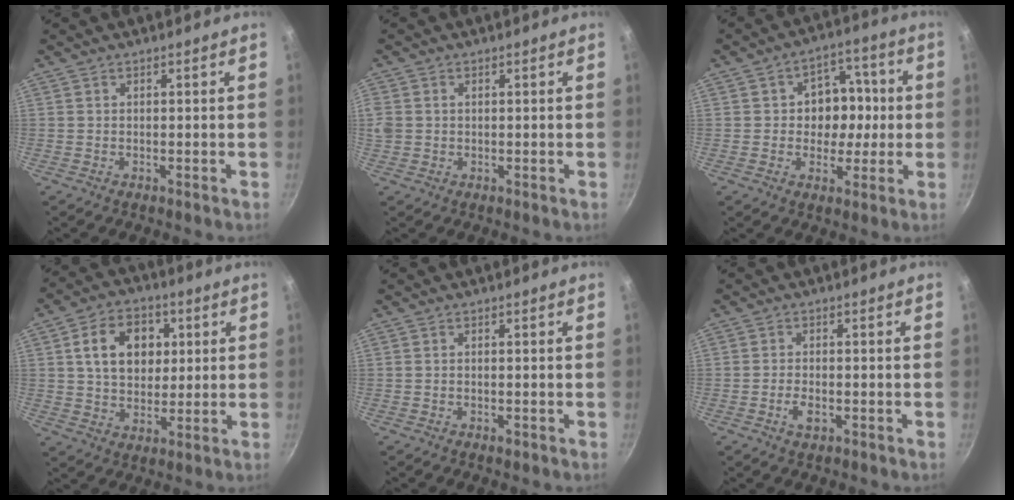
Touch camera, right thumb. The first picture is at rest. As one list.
[{"total": 3.2, "force": [0.4, 2.7, 1.6], "torque": [-0.030, 0.003, 0.008]}, {"total": 10.0, "force": [0.1, 8.3, 5.7], "torque": [-0.029, 0.013, -0.006]}, {"total": 12.6, "force": [3.0, 9.4, 7.9], "torque": [-0.099, 0.005, 0.045]}, {"total": 0.9, "force": [-0.5, 0.4, 0.6], "torque": [-0.013, 0.003, -0.008]}, {"total": 3.0, "force": [-1.2, 1.5, 2.3], "torque": [-0.048, 0.006, -0.024]}]